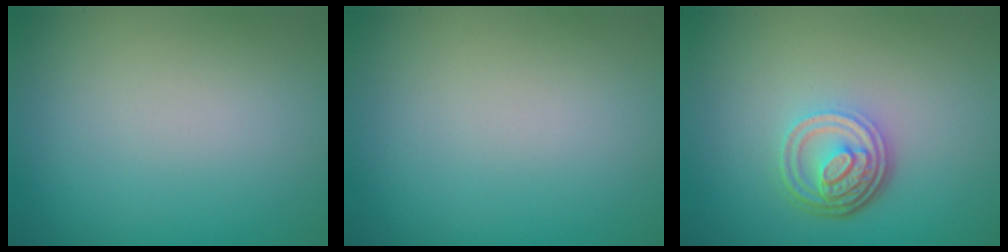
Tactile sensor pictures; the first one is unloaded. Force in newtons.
{"total": 0.0}
{"total": 4.7, "press": 3.5, "slide": 3.2}